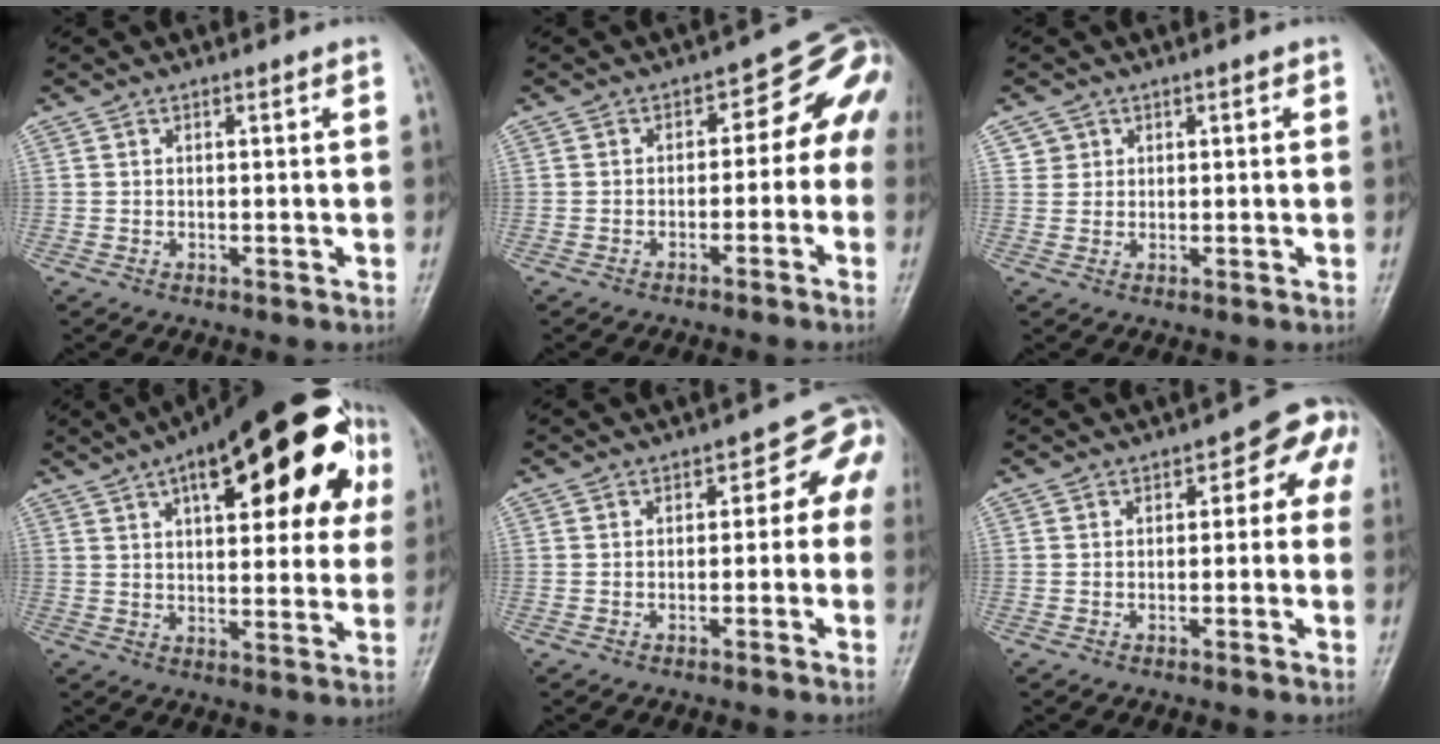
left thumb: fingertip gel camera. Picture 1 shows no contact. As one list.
[{"total": 7.9, "force": [-1.7, 5.5, 5.4], "torque": [-0.030, 0.047, -0.030]}, {"total": 2.4, "force": [1.0, 2.1, -0.1], "torque": [0.027, -0.002, 0.009]}, {"total": 26.9, "force": [10.5, 10.6, 22.4], "torque": [-0.291, 0.023, 0.140]}, {"total": 6.0, "force": [-0.8, 4.2, 4.2], "torque": [-0.007, 0.029, -0.022]}, {"total": 6.1, "force": [0.1, 4.0, 4.6], "torque": [-0.009, 0.028, -0.013]}]